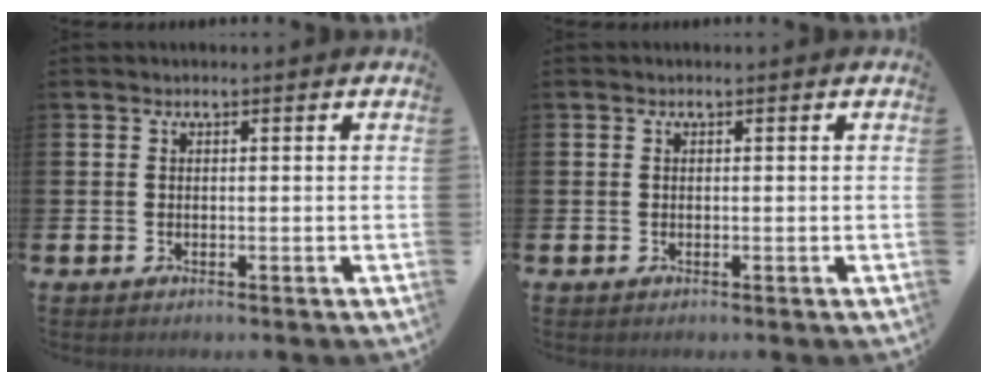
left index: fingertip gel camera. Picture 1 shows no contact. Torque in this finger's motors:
{"motor_torque": [-0.01, -0.01, 0.00, 0.00]}